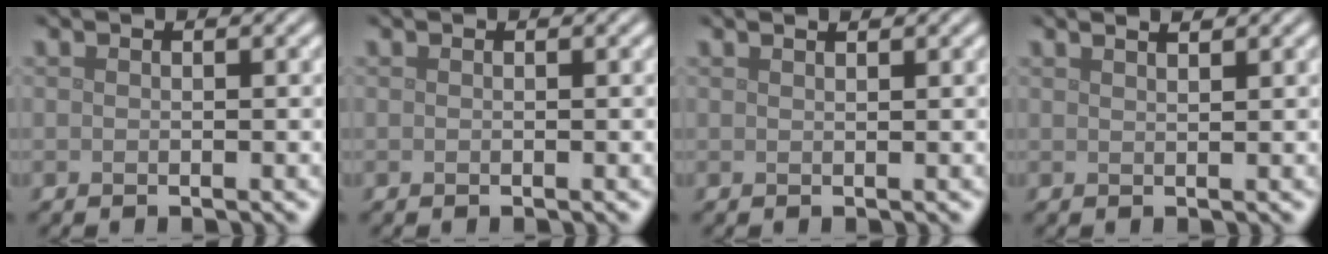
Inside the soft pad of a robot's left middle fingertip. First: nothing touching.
{"total": 0.0}
{"total": 0.8, "force": [0.7, 0.2, 0.4], "torque": [-0.003, -0.001, 0.005]}
{"total": 2.2, "force": [1.7, 0.8, 1.2], "torque": [0.001, 0.006, -0.001]}